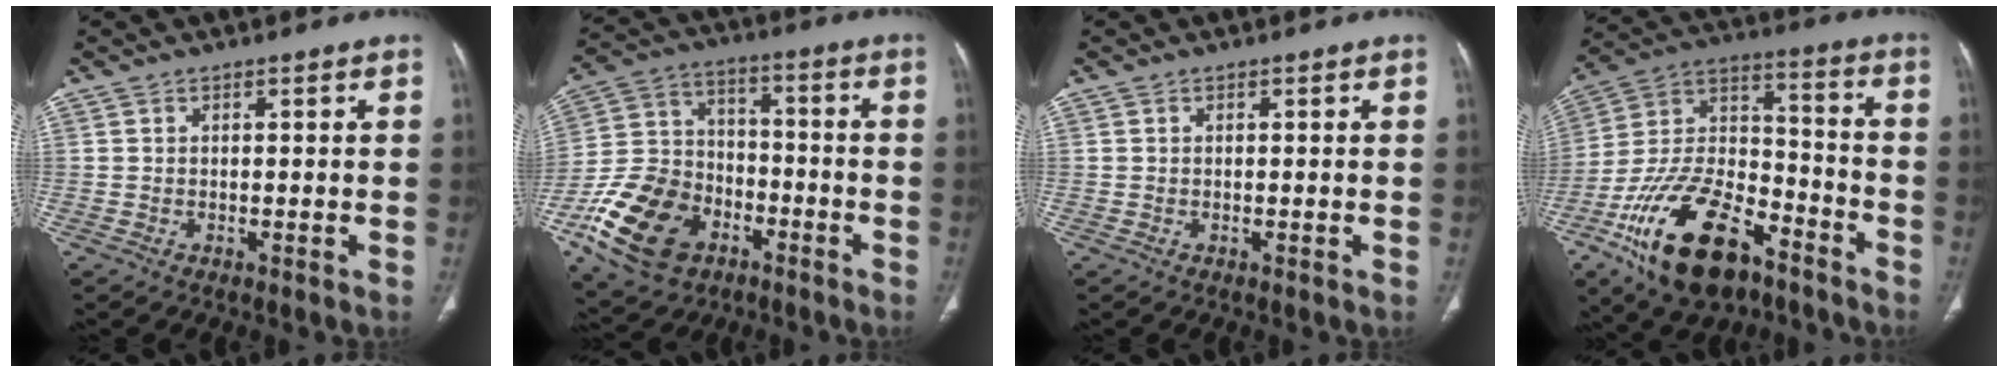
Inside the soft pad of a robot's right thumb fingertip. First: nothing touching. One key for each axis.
{"total": 19.4, "fx": -9.0, "fy": 13.4, "fz": 10.7, "tx": -0.197, "ty": 0.058, "tz": -0.159}
{"total": 0.0}
{"total": 23.5, "fx": -13.4, "fy": 11.9, "fz": 15.2, "tx": -0.287, "ty": 0.069, "tz": -0.232}